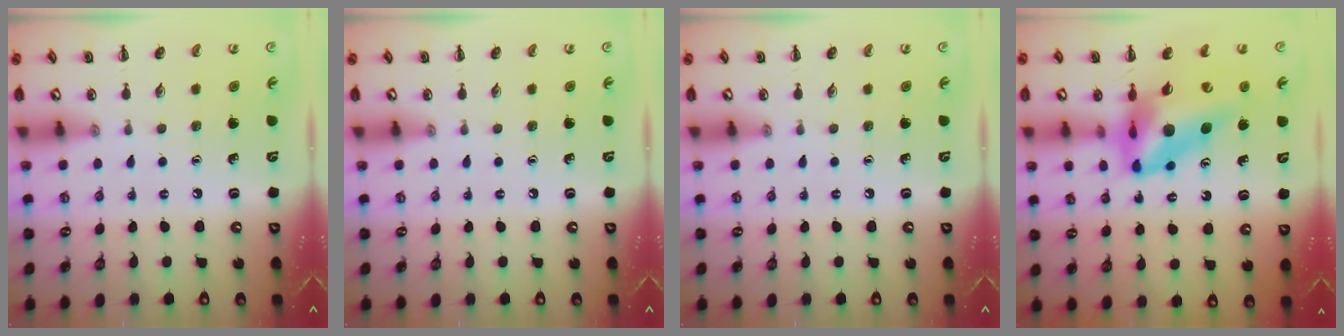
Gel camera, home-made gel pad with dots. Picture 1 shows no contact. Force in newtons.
{"total": 0.0}
{"total": 0.0}
{"total": 14.9, "press": 14.2, "slide": 4.6}